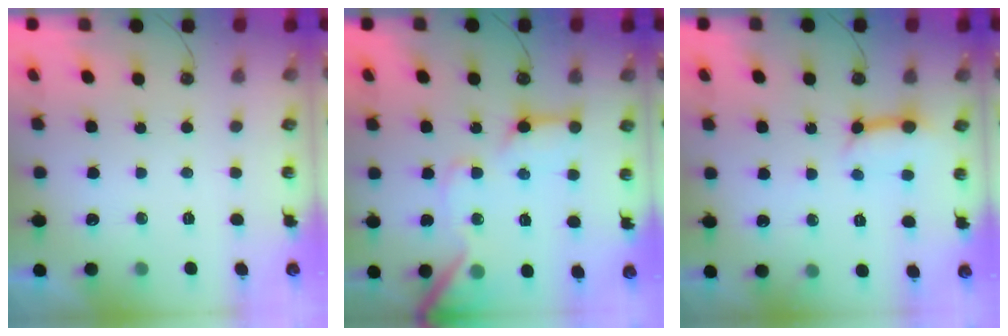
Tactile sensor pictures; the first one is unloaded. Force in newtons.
{"total": 14.9, "press": 14.8, "slide": 2.0}
{"total": 11.0, "press": 10.9, "slide": 1.2}